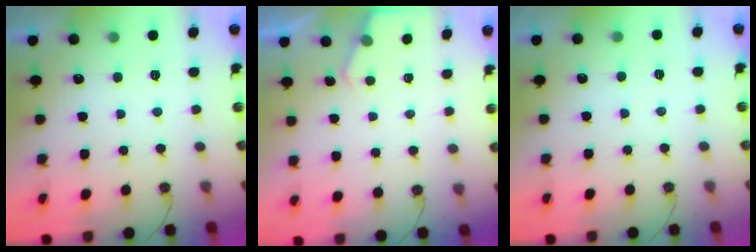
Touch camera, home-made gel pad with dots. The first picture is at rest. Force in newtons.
{"total": 2.6, "press": 2.6, "slide": 0.4}
{"total": 2.9, "press": 2.9, "slide": 0.4}